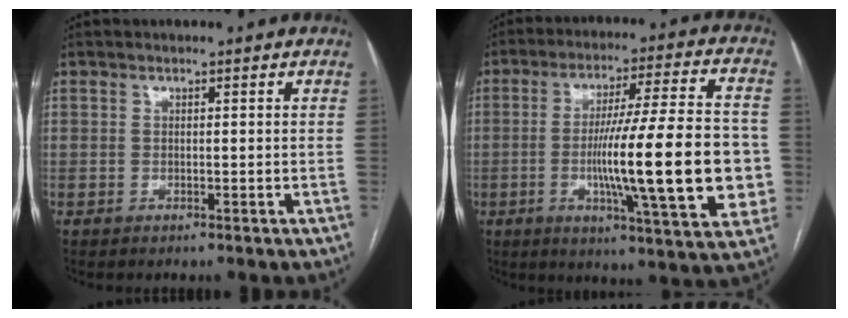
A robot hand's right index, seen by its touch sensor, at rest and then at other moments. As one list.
[{"total": 20.9, "force": [-3.1, 2.0, 20.5], "torque": [-0.285, 0.007, -0.039]}]